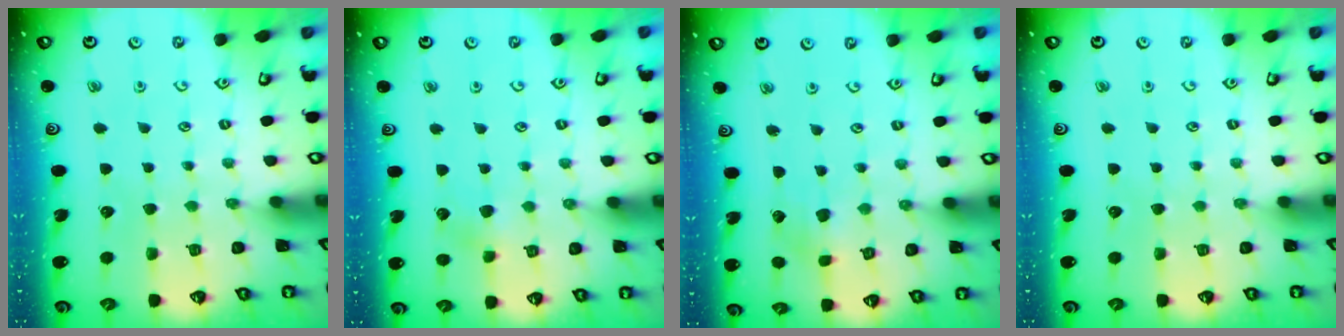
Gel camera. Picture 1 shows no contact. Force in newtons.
{"total": 2.2, "press": 2.2, "slide": 0.3}
{"total": 3.1, "press": 3.1, "slide": 0.3}
{"total": 0.0}